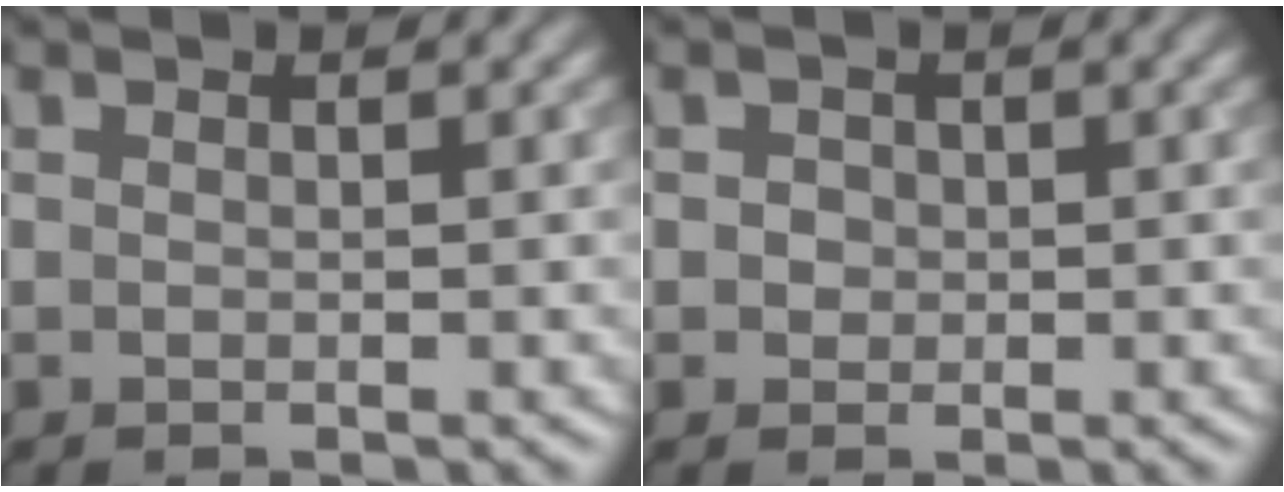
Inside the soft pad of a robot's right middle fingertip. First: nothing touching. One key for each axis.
{"total": 1.1, "fx": 0.2, "fy": 1.0, "fz": 0.4, "tx": -0.001, "ty": 0.001, "tz": -0.001}